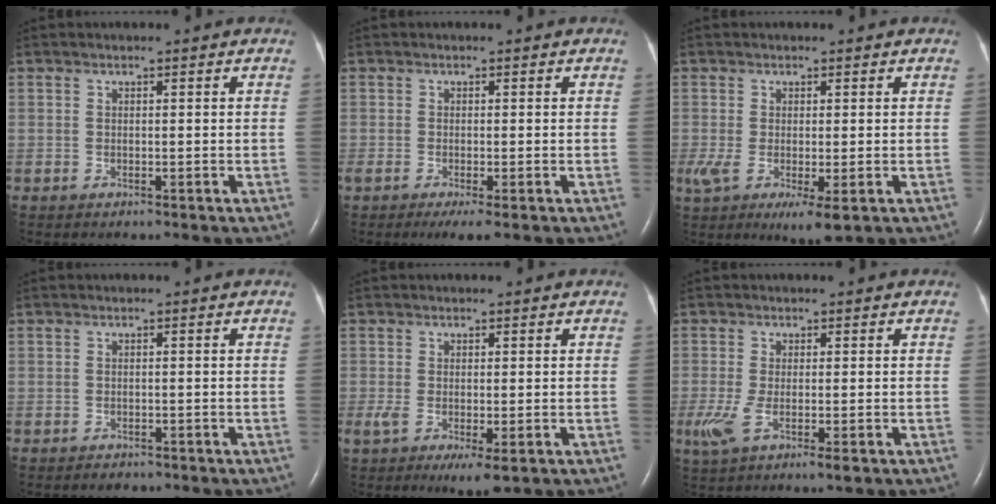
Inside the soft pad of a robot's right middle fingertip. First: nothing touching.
{"total": 2.8, "force": [-1.5, 0.5, 2.3], "torque": [-0.041, -0.010, -0.025]}
{"total": 6.7, "force": [-2.2, 1.9, 6.1], "torque": [-0.104, -0.020, -0.031]}
{"total": 1.0, "force": [-0.8, 0.6, 0.3], "torque": [-0.006, 0.000, -0.008]}
{"total": 5.2, "force": [-1.8, 1.5, 4.6], "torque": [-0.079, -0.015, -0.024]}
{"total": 5.4, "force": [-1.8, 1.2, 5.0], "torque": [-0.104, -0.016, -0.031]}